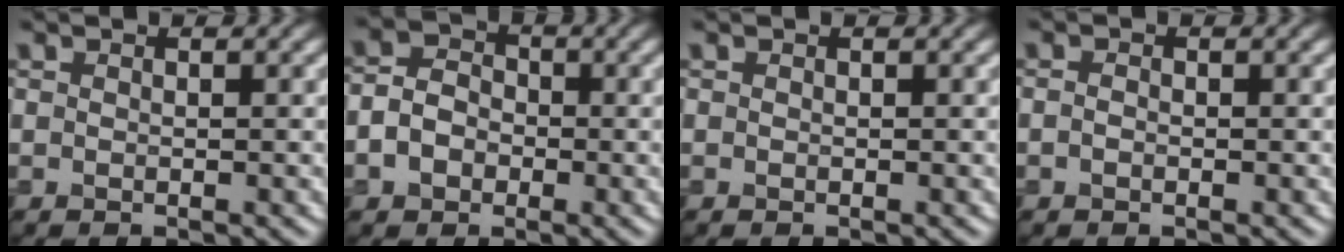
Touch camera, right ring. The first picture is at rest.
{"total": 3.4, "force": [-1.0, 2.7, 1.8], "torque": [-0.029, -0.002, -0.027]}
{"total": 0.0}
{"total": 0.7, "force": [-0.3, 0.4, 0.4], "torque": [-0.010, -0.002, -0.009]}